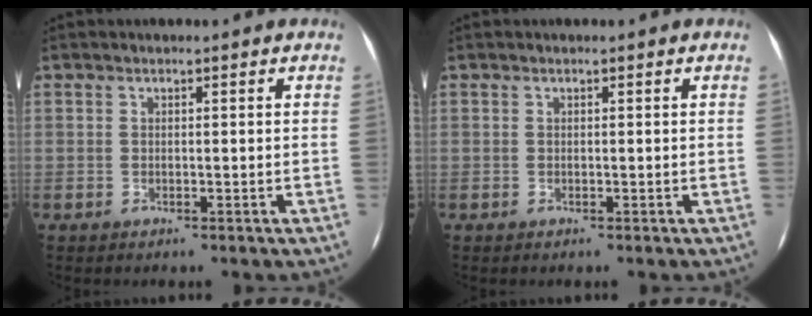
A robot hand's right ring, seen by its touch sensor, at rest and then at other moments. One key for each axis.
{"total": 0.0}